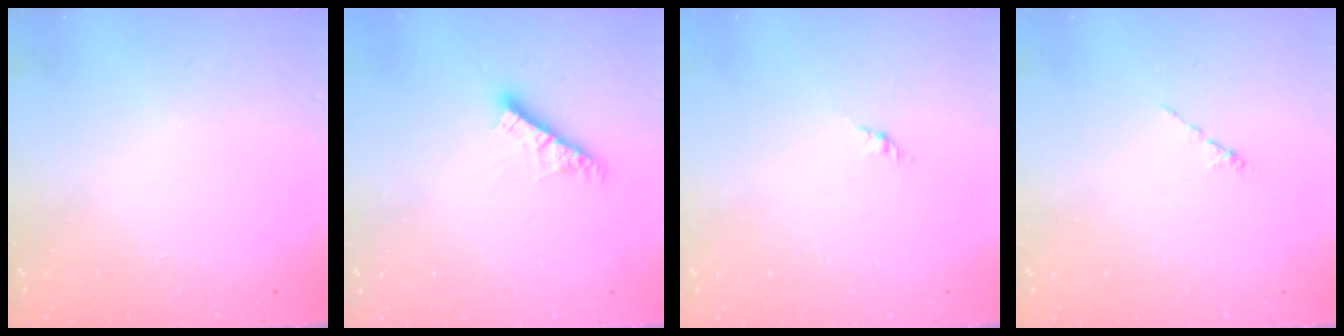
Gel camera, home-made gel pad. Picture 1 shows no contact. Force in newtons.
{"total": 7.8, "press": 7.7, "slide": 0.8}
{"total": 1.6, "press": 1.5, "slide": 0.7}
{"total": 0.0}